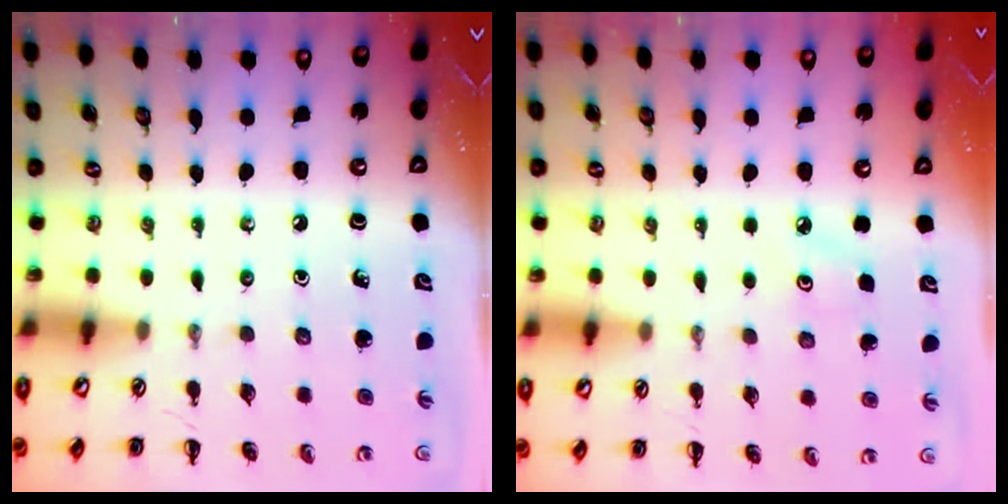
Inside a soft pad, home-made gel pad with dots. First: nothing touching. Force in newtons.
{"total": 2.8, "press": 2.7, "slide": 0.8}